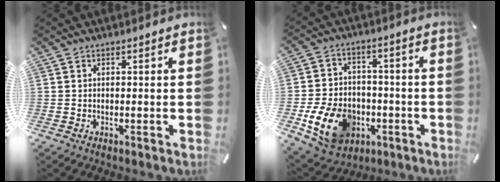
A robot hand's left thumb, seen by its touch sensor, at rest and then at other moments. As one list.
[{"total": 14.0, "force": [-5.0, 10.5, 7.7], "torque": [-0.144, 0.035, -0.081]}]